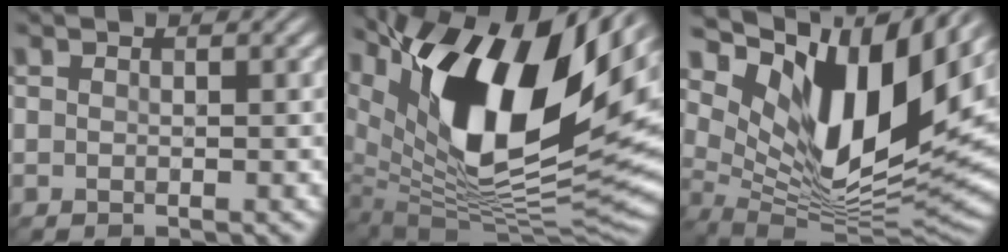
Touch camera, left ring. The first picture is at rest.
{"total": 16.7, "force": [7.3, 6.9, 13.3], "torque": [-0.238, -0.001, 0.125]}
{"total": 14.2, "force": [6.6, 5.3, 11.4], "torque": [-0.204, -0.002, 0.126]}